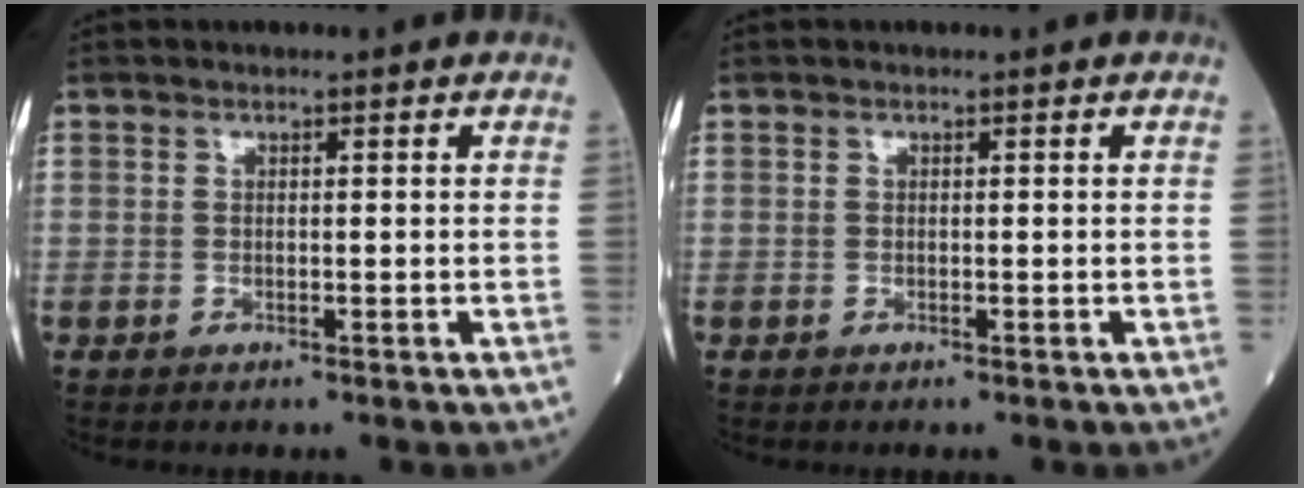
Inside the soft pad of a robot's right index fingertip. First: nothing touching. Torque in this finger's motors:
{"motor_torque": [0.01, 0.01, -0.03, -0.01]}